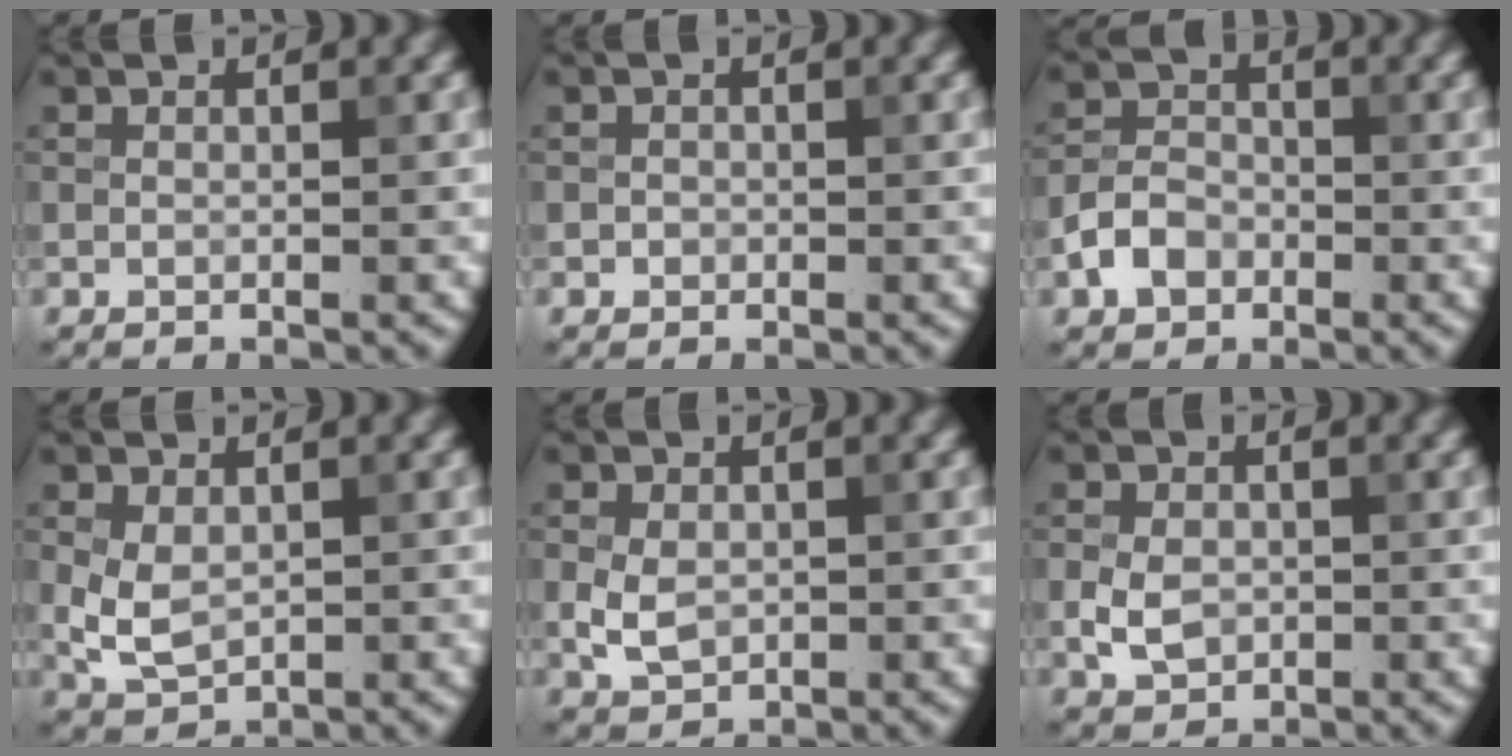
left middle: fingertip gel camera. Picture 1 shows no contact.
{"total": 0.6, "force": [-0.2, 0.6, 0.1], "torque": [0.004, -0.003, -0.004]}
{"total": 3.3, "force": [-1.5, 2.4, 1.6], "torque": [-0.028, 0.005, -0.033]}
{"total": 3.2, "force": [0.1, 2.2, 2.3], "torque": [-0.051, -0.003, 0.009]}
{"total": 3.0, "force": [-0.2, 2.3, 1.9], "torque": [-0.042, -0.003, -0.003]}
{"total": 3.1, "force": [-0.5, 2.4, 1.9], "torque": [-0.039, -0.002, -0.011]}